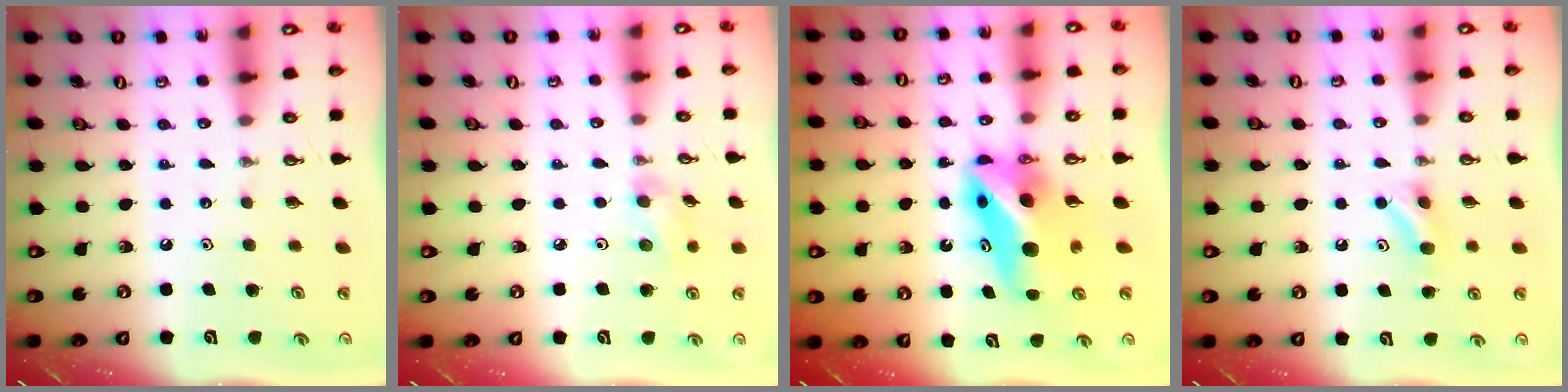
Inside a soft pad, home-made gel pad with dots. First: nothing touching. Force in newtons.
{"total": 6.0, "press": 5.6, "slide": 2.4}
{"total": 9.1, "press": 8.9, "slide": 1.6}
{"total": 5.1, "press": 4.9, "slide": 1.4}